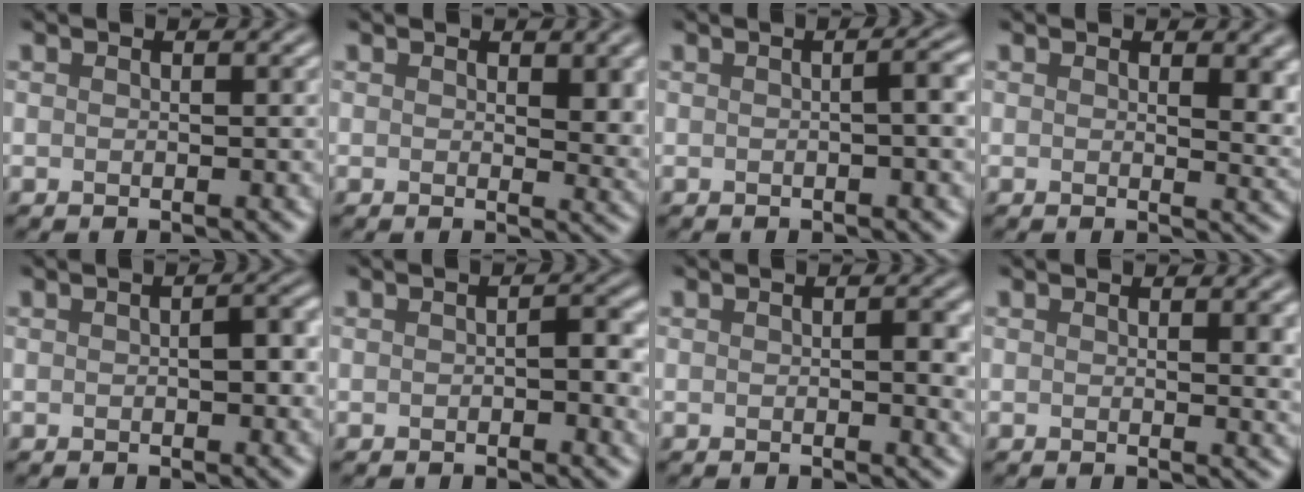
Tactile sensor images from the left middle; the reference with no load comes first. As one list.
[{"total": 2.6, "force": [0.8, 1.0, 2.2], "torque": [-0.024, -0.006, 0.014]}, {"total": 2.8, "force": [0.1, 0.8, 2.7], "torque": [-0.027, 0.011, -0.002]}, {"total": 3.1, "force": [1.1, 1.3, 2.6], "torque": [-0.026, -0.005, 0.017]}, {"total": 2.6, "force": [0.0, 0.9, 2.5], "torque": [-0.034, 0.003, -0.001]}, {"total": 2.4, "force": [-0.2, 0.8, 2.2], "torque": [-0.029, 0.001, -0.005]}, {"total": 2.4, "force": [0.1, 0.5, 2.3], "torque": [-0.031, -0.002, 0.000]}, {"total": 2.9, "force": [0.6, 0.8, 2.7], "torque": [-0.024, 0.001, 0.006]}]